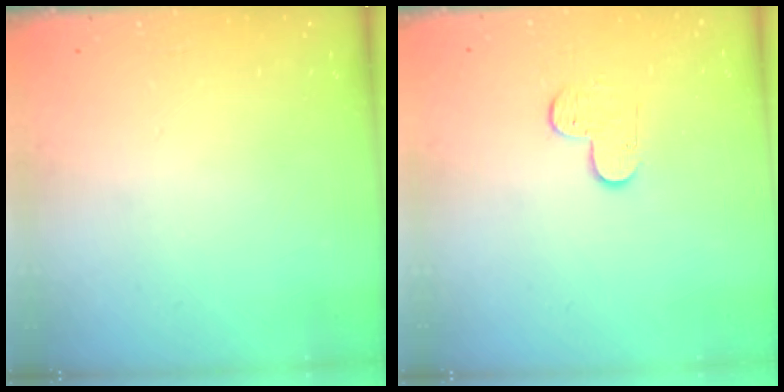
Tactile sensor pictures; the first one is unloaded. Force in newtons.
{"total": 4.2, "press": 4.2, "slide": 0.4}